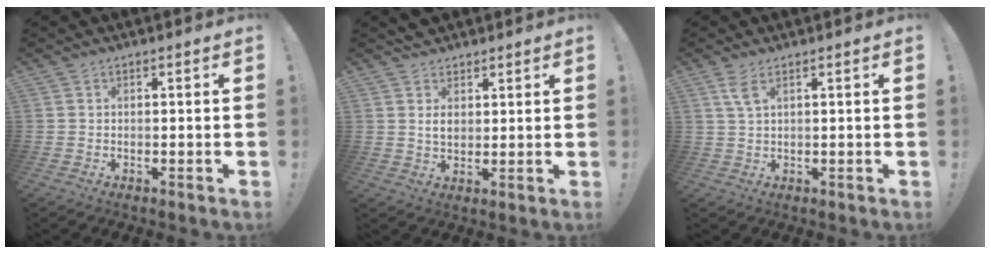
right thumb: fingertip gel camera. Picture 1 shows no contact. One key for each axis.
{"total": 5.3, "fx": 2.7, "fy": 4.1, "fz": 2.0, "tx": -0.025, "ty": -0.016, "tz": 0.051}
{"total": 3.9, "fx": 2.0, "fy": 1.2, "fz": 3.1, "tx": -0.058, "ty": -0.003, "tz": 0.034}